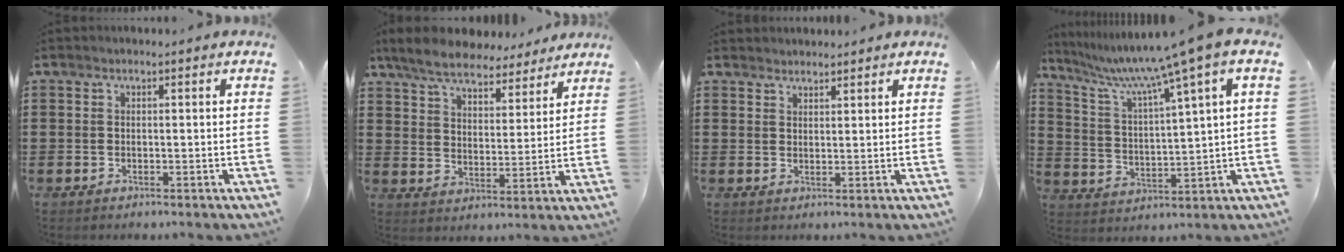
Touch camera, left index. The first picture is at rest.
{"total": 7.1, "force": [6.6, 1.5, 2.2], "torque": [-0.073, -0.027, 0.118]}
{"total": 1.9, "force": [1.9, 0.4, -0.2], "torque": [-0.002, 0.001, 0.039]}
{"total": 8.3, "force": [5.8, -0.9, 5.8], "torque": [-0.134, -0.040, 0.089]}